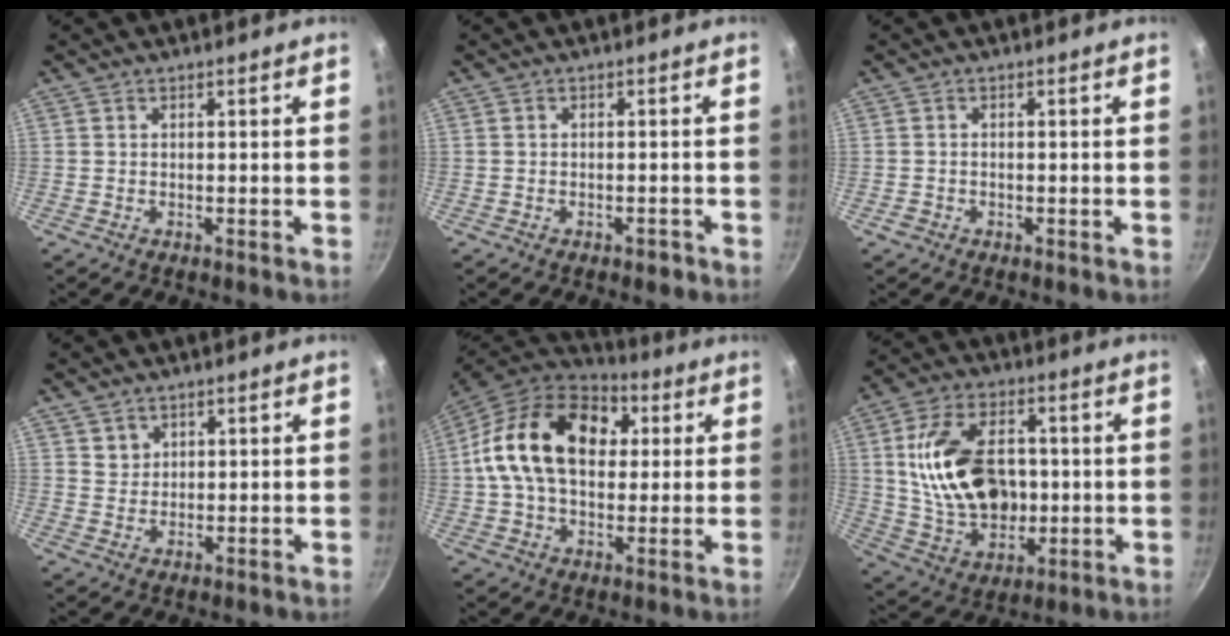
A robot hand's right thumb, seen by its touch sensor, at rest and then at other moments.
{"total": 1.5, "force": [-1.0, 0.8, 0.8], "torque": [-0.008, 0.015, -0.007]}
{"total": 1.2, "force": [-0.7, 0.9, 0.4], "torque": [-0.011, 0.004, -0.010]}
{"total": 2.2, "force": [1.3, 1.7, 0.3], "torque": [0.012, 0.004, 0.025]}
{"total": 21.5, "force": [3.9, 14.6, 15.2], "torque": [-0.240, 0.025, 0.050]}
{"total": 18.9, "force": [1.4, 12.8, 13.7], "torque": [-0.224, 0.009, 0.036]}